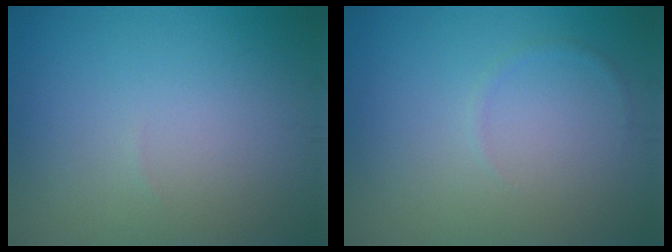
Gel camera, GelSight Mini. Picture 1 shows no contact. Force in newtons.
{"total": 0.5, "press": 0.5, "slide": 0.0}